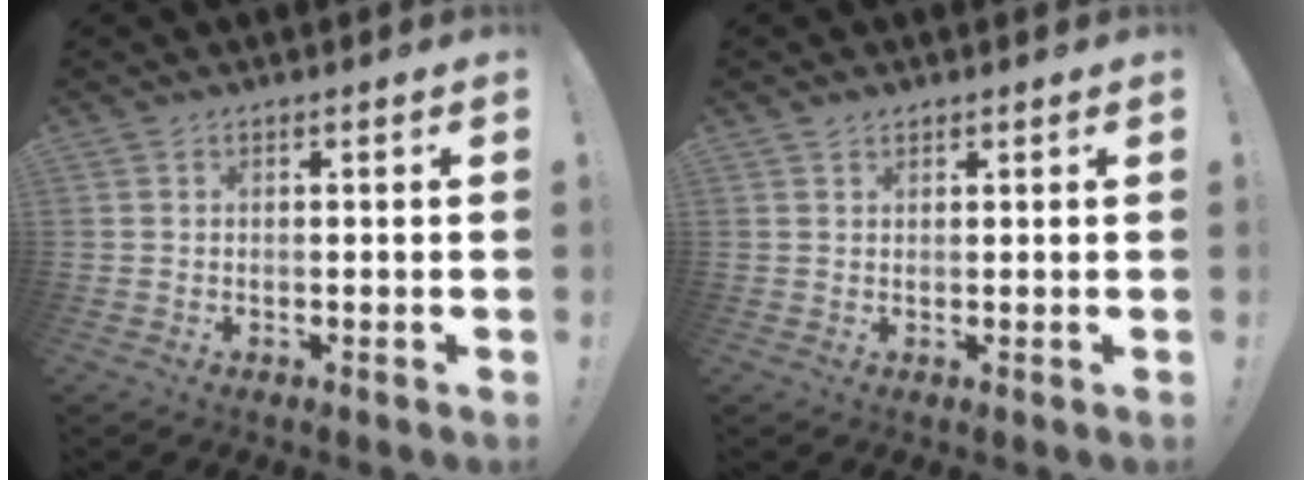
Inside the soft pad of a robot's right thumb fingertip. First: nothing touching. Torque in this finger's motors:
{"motor_torque": [-0.11, 0.03, 0.17, -0.01, 0.00]}